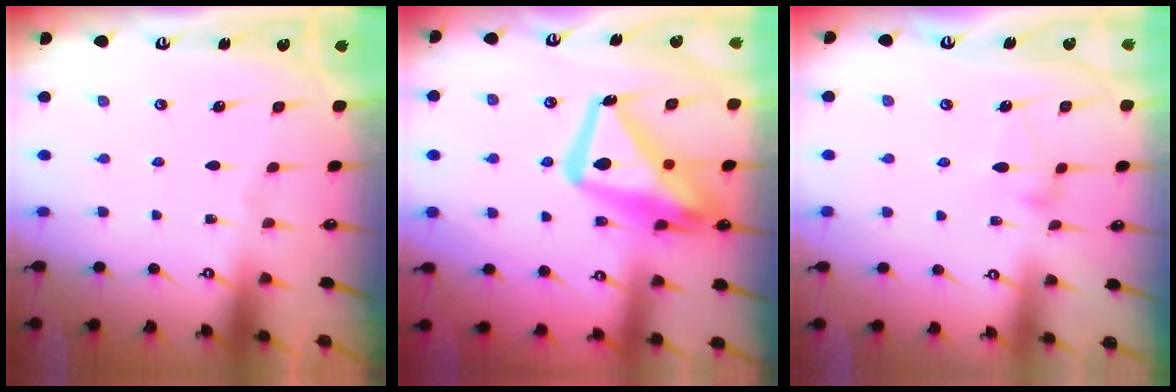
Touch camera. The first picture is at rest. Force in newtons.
{"total": 17.5, "press": 17.4, "slide": 1.7}
{"total": 6.2, "press": 6.2, "slide": 0.4}